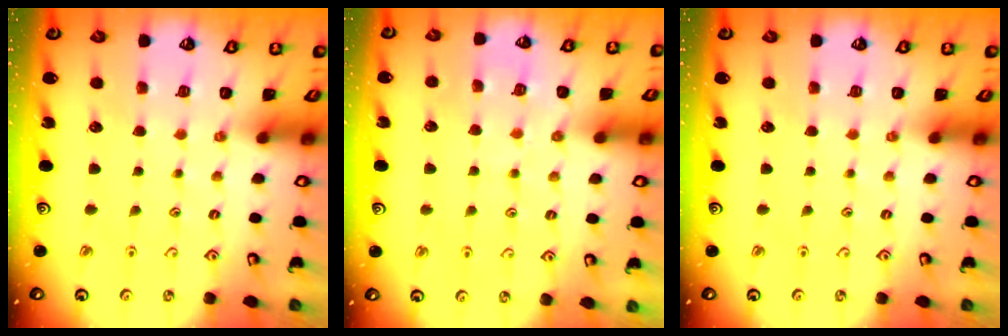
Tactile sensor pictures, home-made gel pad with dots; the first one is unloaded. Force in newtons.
{"total": 6.3, "press": 6.2, "slide": 0.6}
{"total": 0.0}